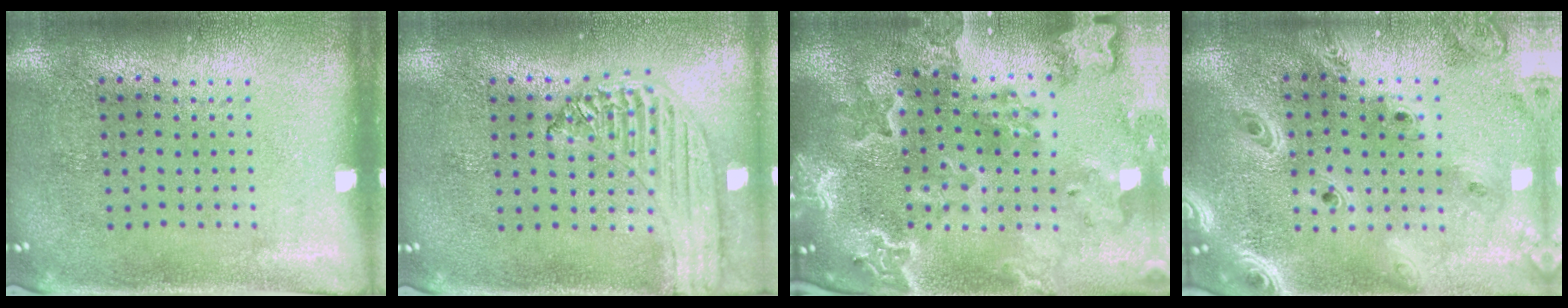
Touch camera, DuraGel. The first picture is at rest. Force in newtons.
{"total": 1.3, "press": 1.3, "slide": 0.1}
{"total": 3.4, "press": 3.1, "slide": 1.4}
{"total": 3.2, "press": 2.6, "slide": 1.9}